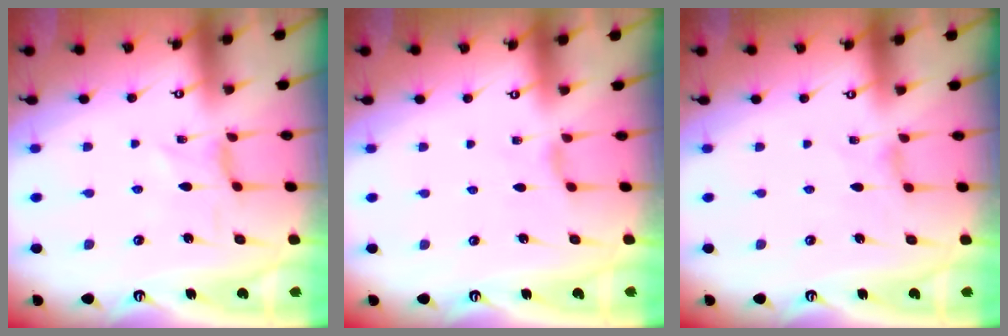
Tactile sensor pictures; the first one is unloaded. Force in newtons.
{"total": 2.2, "press": 2.2, "slide": 0.5}
{"total": 1.3, "press": 1.3, "slide": 0.4}